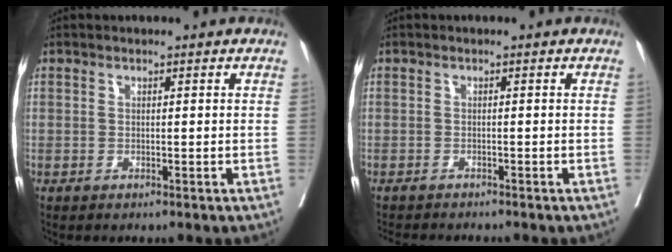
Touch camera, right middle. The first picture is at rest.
{"total": 3.8, "force": [-3.7, -0.1, 0.8], "torque": [-0.005, -0.013, -0.058]}